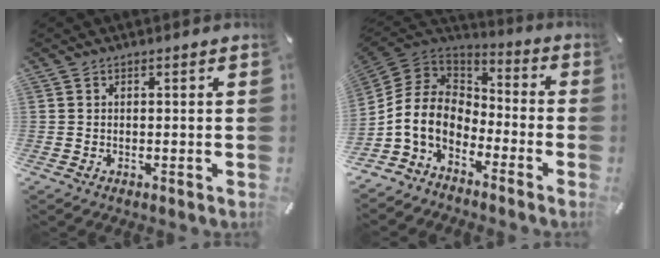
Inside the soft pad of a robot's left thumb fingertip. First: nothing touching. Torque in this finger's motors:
{"motor_torque": [0.83, 3.00, 1.39, 1.39, 0.22]}